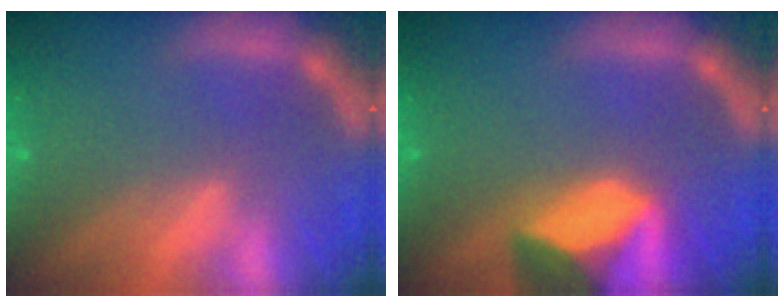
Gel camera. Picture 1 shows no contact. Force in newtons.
{"total": 6.9}